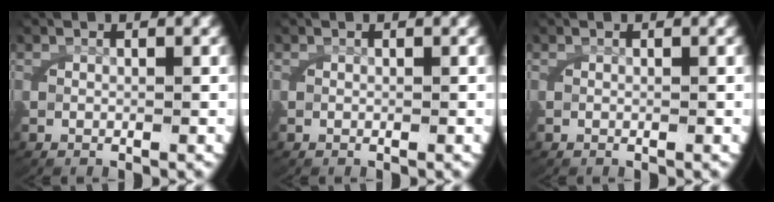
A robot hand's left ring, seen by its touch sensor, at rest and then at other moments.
{"total": 0.0}
{"total": 0.0}